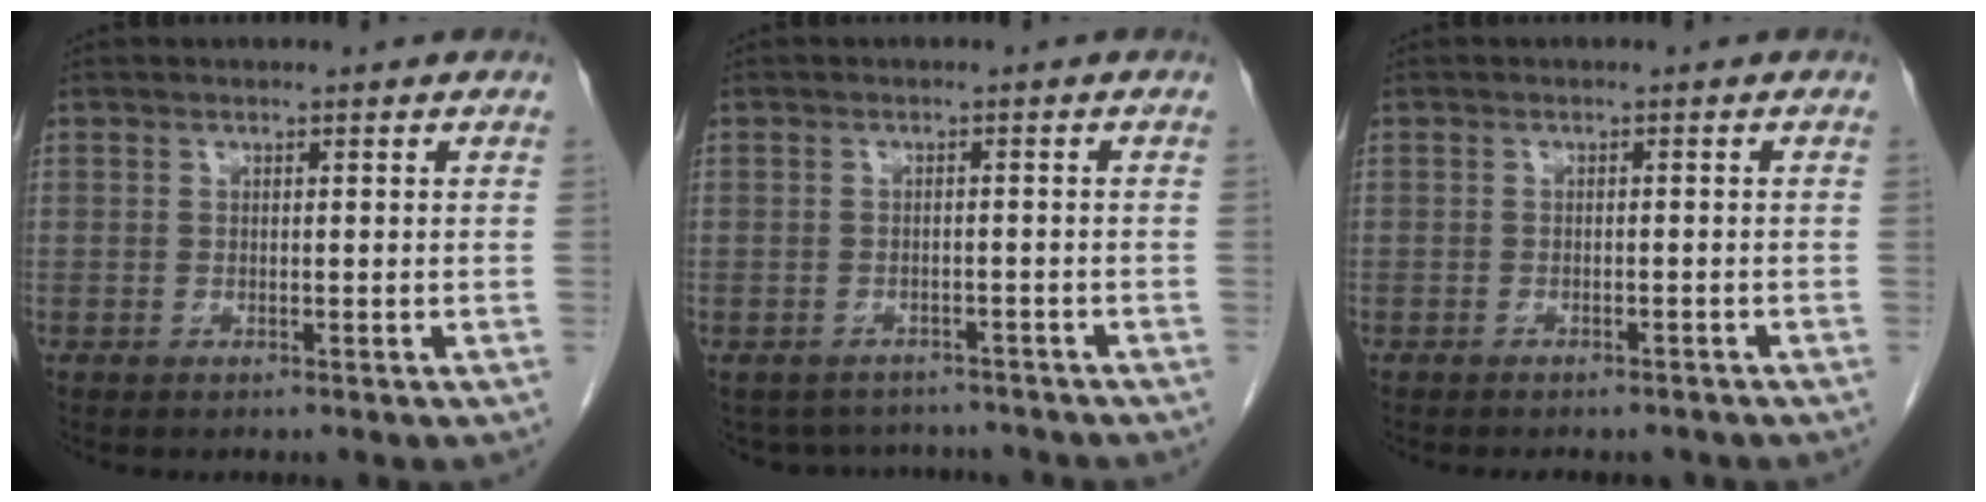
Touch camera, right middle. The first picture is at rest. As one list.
[{"total": 8.5, "force": [-7.7, 3.3, 1.3], "torque": [-0.019, 0.013, -0.092]}, {"total": 5.0, "force": [-4.5, 1.7, 1.3], "torque": [-0.015, 0.000, -0.049]}]